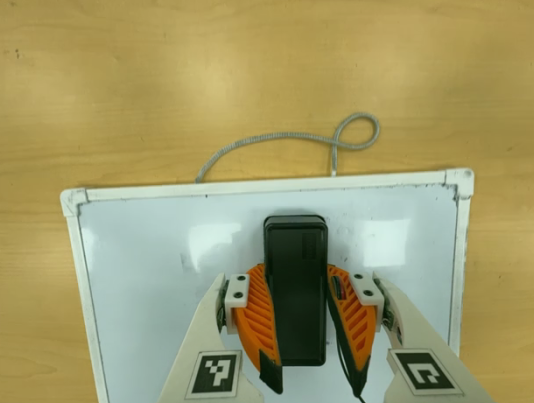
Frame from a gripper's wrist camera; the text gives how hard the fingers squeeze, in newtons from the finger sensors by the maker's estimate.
{"total": 14.9, "left": 13.6, "right": 16.2}